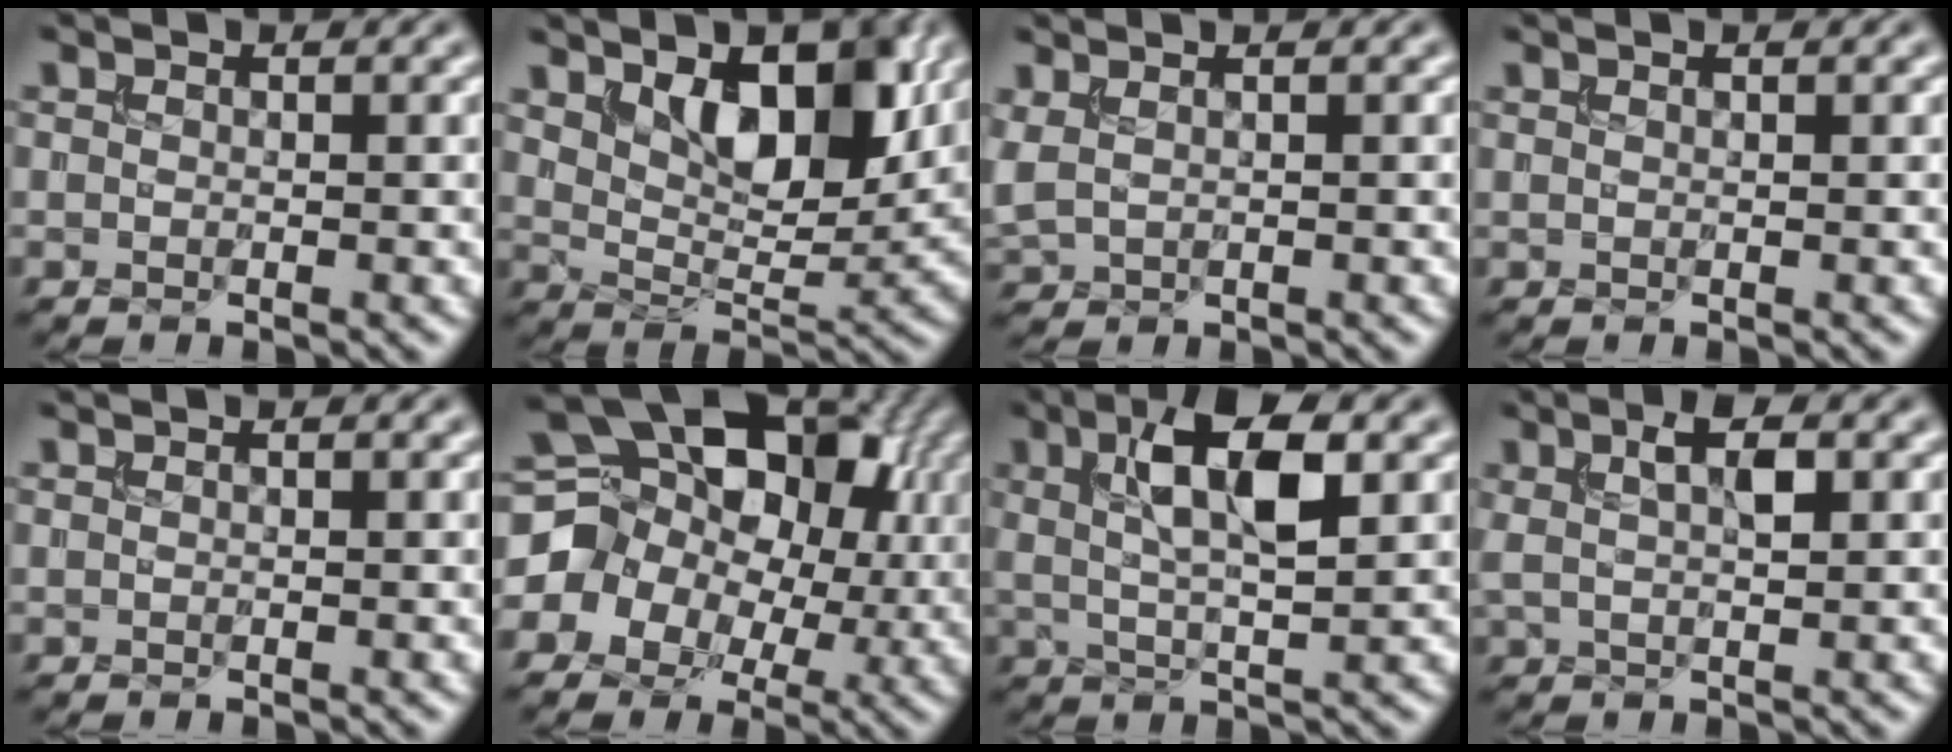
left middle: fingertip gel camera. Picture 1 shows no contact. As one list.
[{"total": 8.0, "force": [3.6, 4.0, 5.9], "torque": [-0.097, -0.010, 0.057]}, {"total": 1.8, "force": [1.0, 0.9, 1.3], "torque": [-0.032, 0.009, 0.025]}, {"total": 0.7, "force": [0.5, 0.1, 0.4], "torque": [-0.006, 0.000, 0.004]}, {"total": 0.0}, {"total": 14.1, "force": [1.5, 11.5, 8.0], "torque": [-0.133, 0.020, 0.016]}, {"total": 6.8, "force": [1.8, 2.1, 6.2], "torque": [-0.108, 0.006, 0.032]}, {"total": 2.9, "force": [0.9, 0.8, 2.6], "torque": [-0.045, 0.006, 0.018]}]